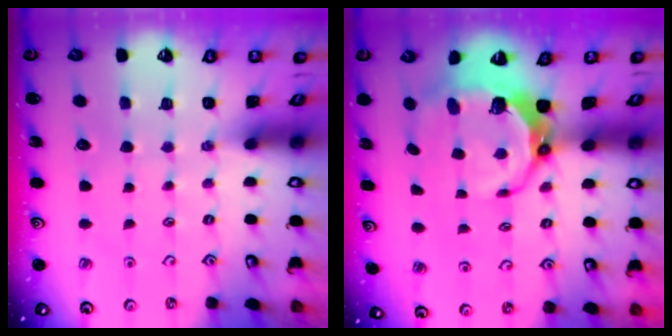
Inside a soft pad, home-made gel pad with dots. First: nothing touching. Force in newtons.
{"total": 9.5, "press": 8.1, "slide": 5.0}